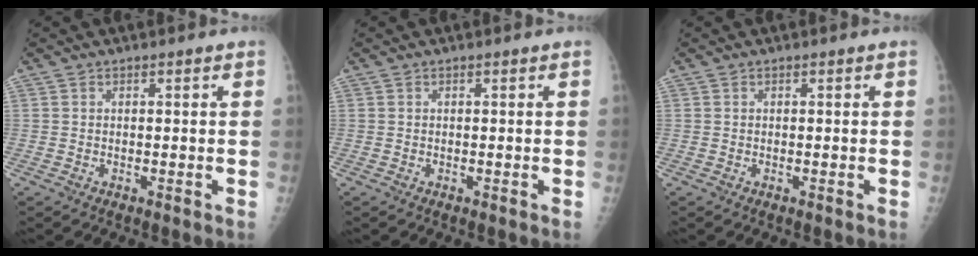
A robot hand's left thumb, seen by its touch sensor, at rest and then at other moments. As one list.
[{"total": 0.0}, {"total": 0.0}]